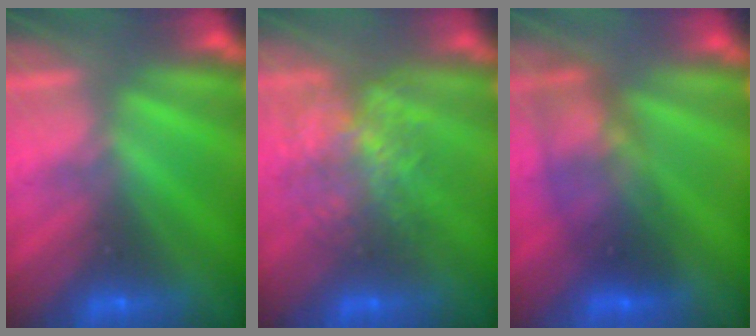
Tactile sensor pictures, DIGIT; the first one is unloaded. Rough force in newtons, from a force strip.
{"total": 10.5}
{"total": 8.8}